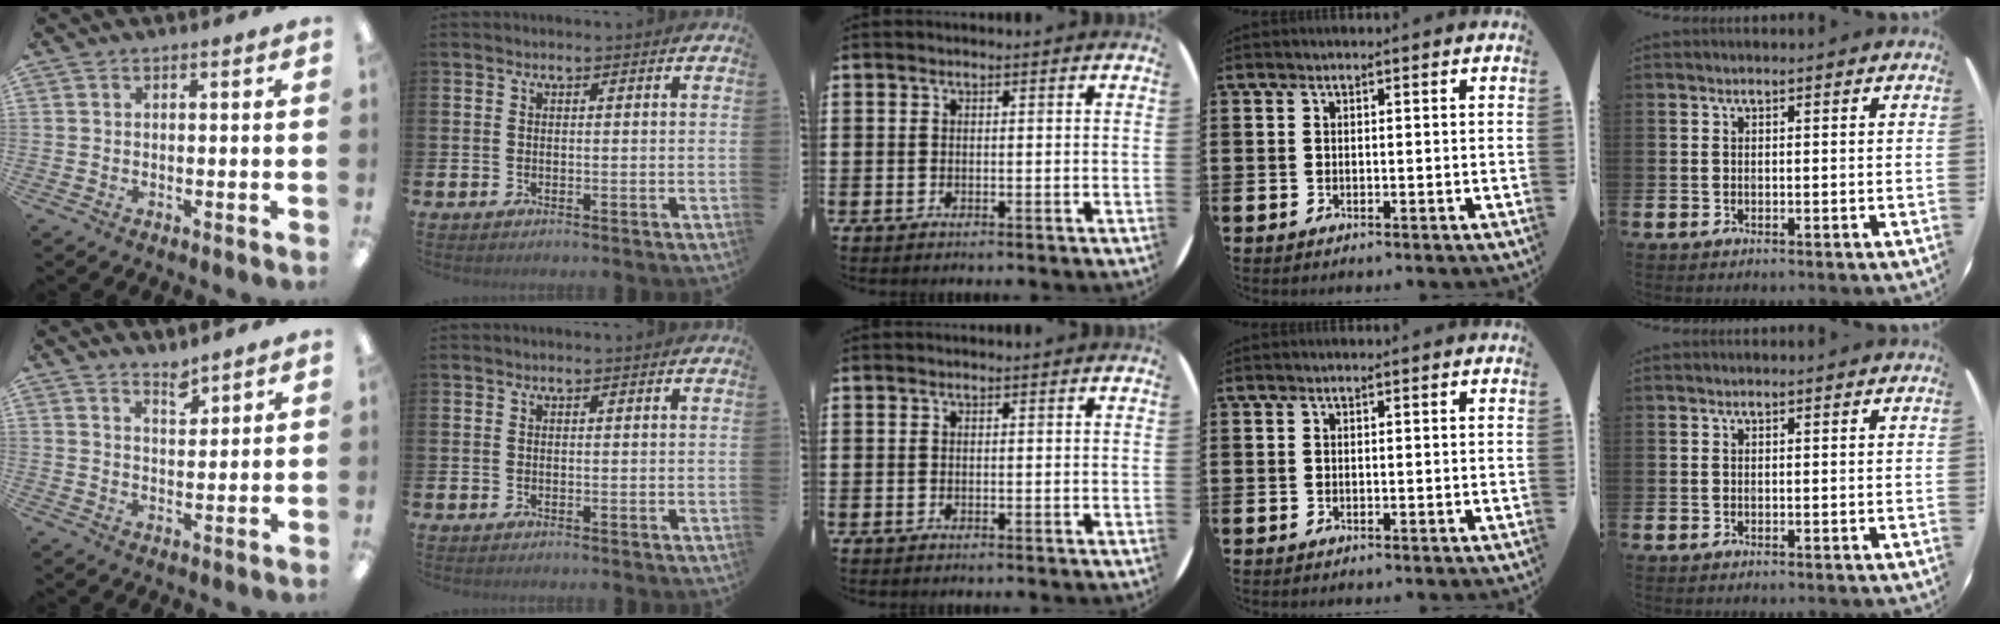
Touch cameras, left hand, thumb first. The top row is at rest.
{"thumb": {"total": 3.9, "force": [3.6, 1.1, 1.1], "torque": [-0.004, -0.029, 0.061]}}